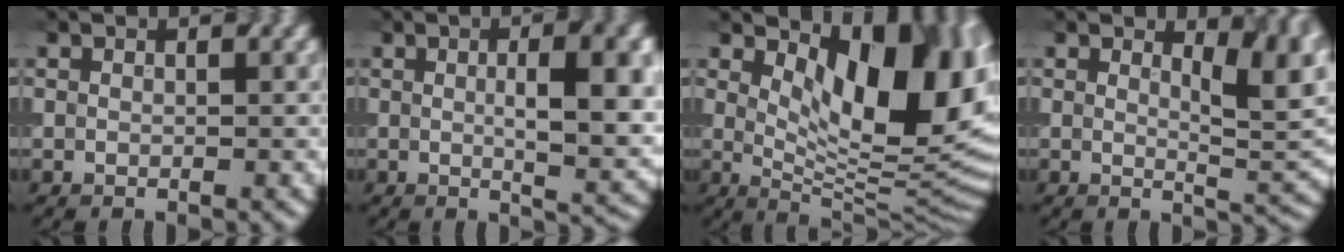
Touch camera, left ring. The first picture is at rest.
{"total": 6.7, "force": [0.1, 1.7, 6.5], "torque": [-0.089, -0.001, 0.011]}
{"total": 11.6, "force": [3.4, 5.2, 9.8], "torque": [-0.123, -0.006, 0.067]}
{"total": 4.9, "force": [1.2, 2.1, 4.2], "torque": [-0.058, -0.007, 0.027]}